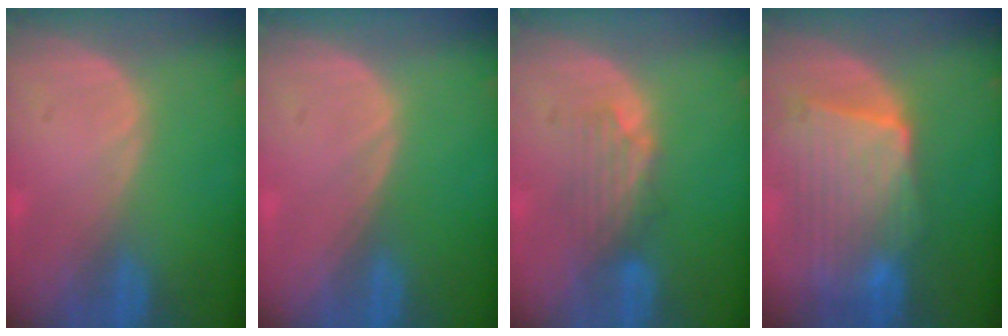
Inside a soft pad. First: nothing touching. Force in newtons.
{"total": 0.0}
{"total": 4.2, "press": 3.7, "slide": 2.0}
{"total": 9.8, "press": 8.8, "slide": 4.3}